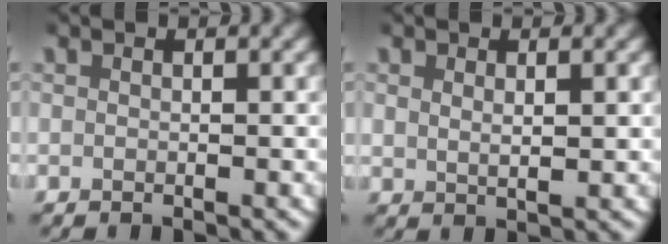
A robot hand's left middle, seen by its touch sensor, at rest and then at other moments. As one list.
[{"total": 1.3, "force": [0.7, 0.4, 1.0], "torque": [-0.018, -0.009, 0.021]}]